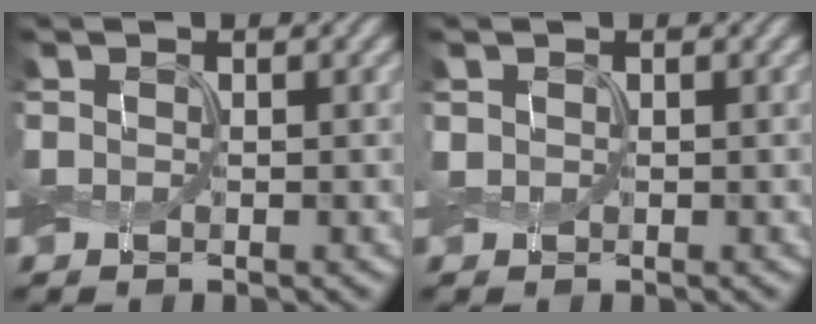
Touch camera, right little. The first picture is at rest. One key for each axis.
{"total": 0.0}